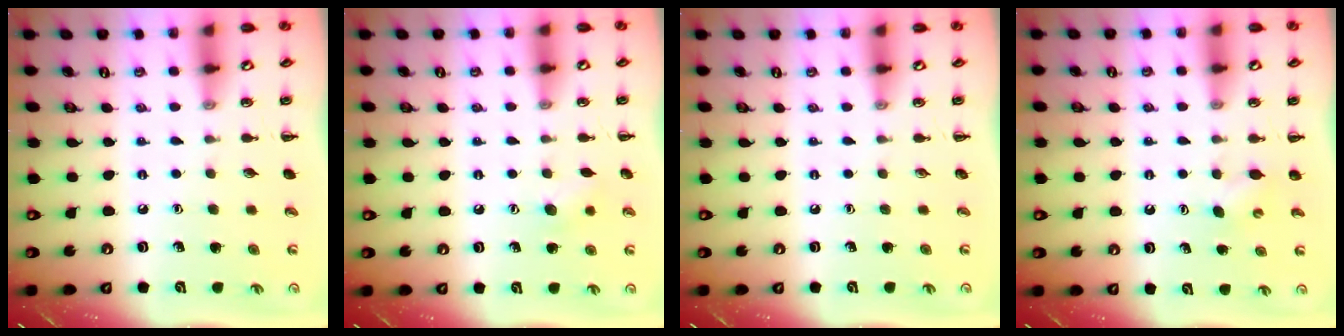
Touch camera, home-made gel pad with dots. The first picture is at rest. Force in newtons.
{"total": 6.8, "press": 6.7, "slide": 1.3}
{"total": 0.0}
{"total": 2.9, "press": 2.9, "slide": 0.6}